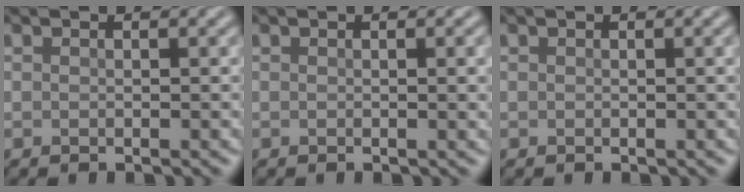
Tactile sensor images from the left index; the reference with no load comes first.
{"total": 1.8, "force": [0.1, 0.5, 1.7], "torque": [-0.014, 0.002, -0.002]}
{"total": 0.6, "force": [0.1, 0.1, 0.6], "torque": [-0.006, 0.003, 0.002]}